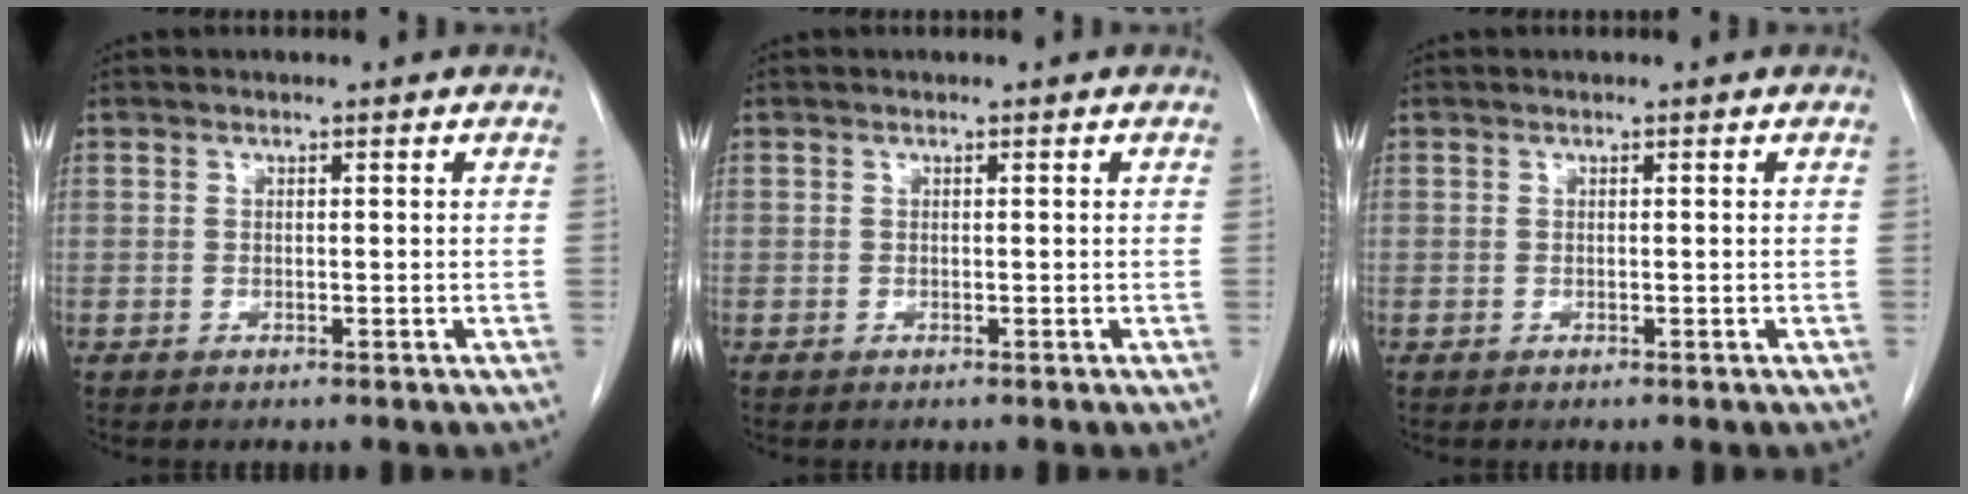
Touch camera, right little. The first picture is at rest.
{"total": 0.0}
{"total": 0.0}